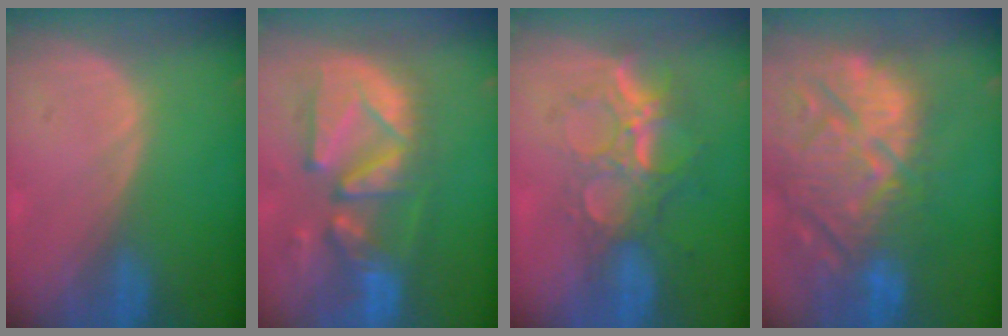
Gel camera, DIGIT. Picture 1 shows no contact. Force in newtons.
{"total": 12.9, "press": 11.2, "slide": 6.3}
{"total": 8.9, "press": 7.8, "slide": 4.3}
{"total": 15.3, "press": 13.0, "slide": 8.1}